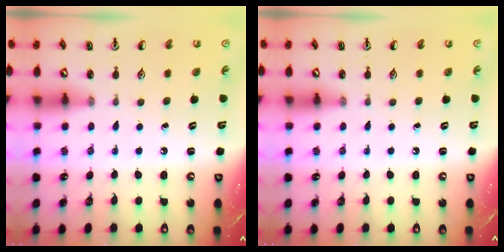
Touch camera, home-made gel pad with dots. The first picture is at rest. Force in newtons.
{"total": 0.0}